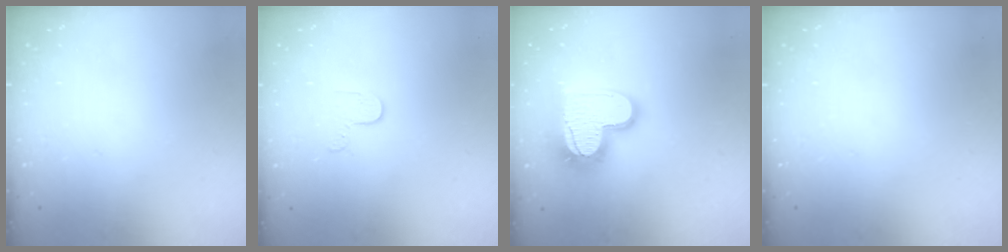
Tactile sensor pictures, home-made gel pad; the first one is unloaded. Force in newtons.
{"total": 3.2, "press": 3.2, "slide": 0.3}
{"total": 17.9, "press": 17.8, "slide": 1.3}
{"total": 0.0}